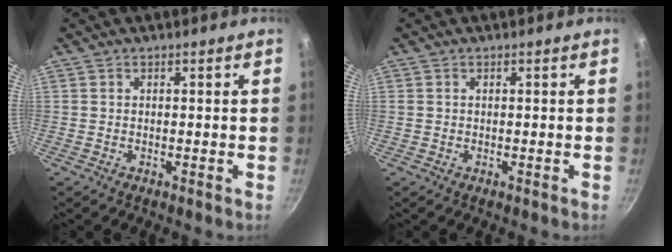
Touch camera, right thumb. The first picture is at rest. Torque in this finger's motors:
{"motor_torque": [0.04, -0.24, 0.05, 0.48, -0.02]}